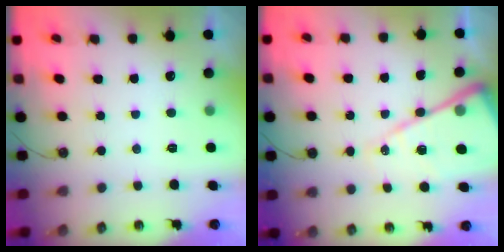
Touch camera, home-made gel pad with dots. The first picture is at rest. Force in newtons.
{"total": 19.4, "press": 19.3, "slide": 2.0}